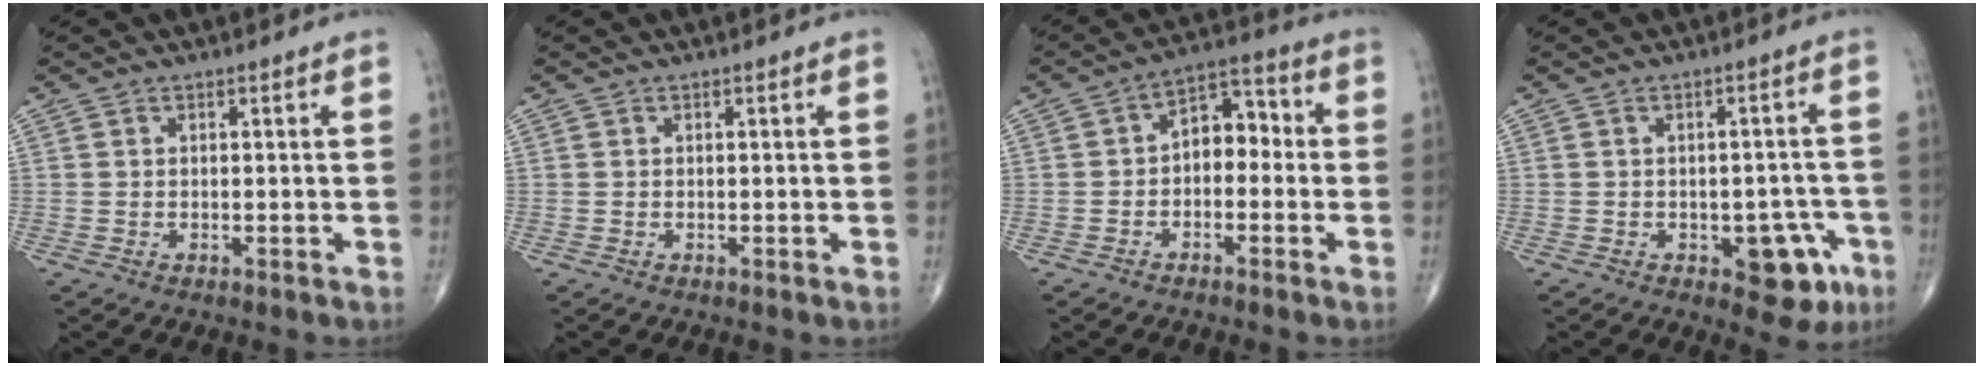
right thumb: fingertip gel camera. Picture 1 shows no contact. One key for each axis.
{"total": 0.0}
{"total": 7.4, "fx": -0.8, "fy": 5.0, "fz": 5.4, "tx": -0.055, "ty": 0.038, "tz": -0.028}
{"total": 8.2, "fx": -3.5, "fy": 4.3, "fz": 6.1, "tx": -0.036, "ty": 0.019, "tz": -0.038}